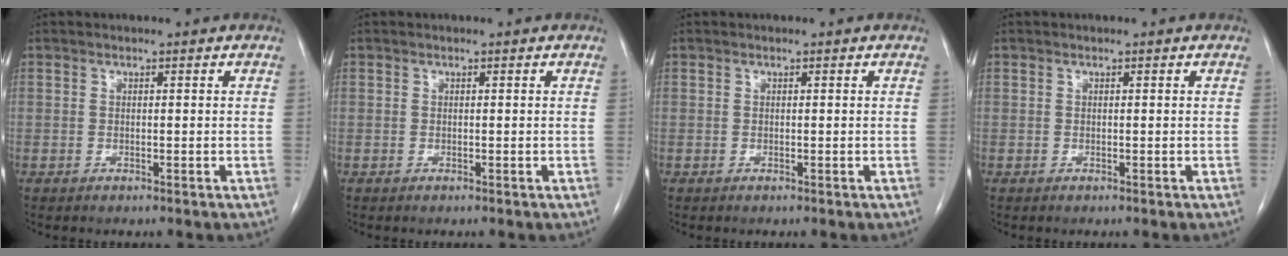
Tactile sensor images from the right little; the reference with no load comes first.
{"total": 0.0}
{"total": 0.0}
{"total": 0.0}